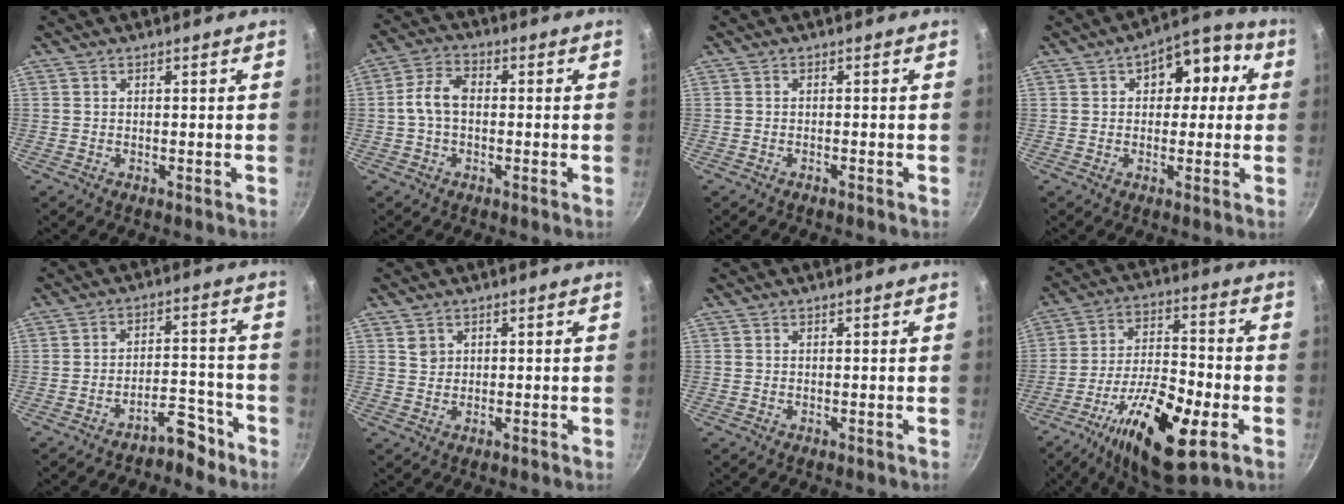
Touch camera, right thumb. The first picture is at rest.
{"total": 6.0, "force": [-0.4, 3.8, 4.5], "torque": [-0.087, 0.025, -0.017]}
{"total": 0.6, "force": [-0.5, -0.1, 0.2], "torque": [-0.012, 0.004, -0.010]}
{"total": 10.4, "force": [2.4, 7.0, 7.3], "torque": [-0.052, 0.027, 0.022]}
{"total": 6.3, "force": [-4.9, 2.6, 2.9], "torque": [-0.015, 0.063, -0.069]}
{"total": 1.7, "force": [0.7, 1.4, 0.6], "torque": [-0.005, 0.001, 0.012]}
{"total": 0.0}
{"total": 19.9, "force": [-8.0, 7.0, 16.9], "torque": [-0.289, 0.029, -0.139]}